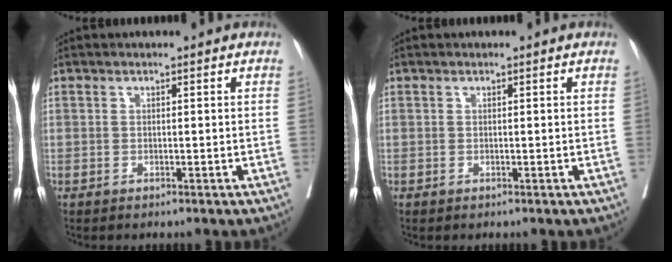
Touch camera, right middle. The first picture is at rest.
{"total": 0.0}